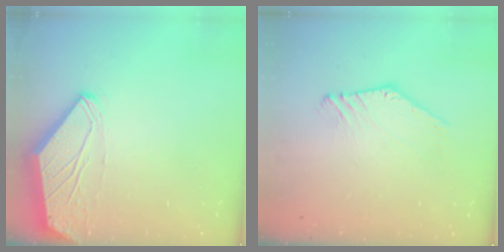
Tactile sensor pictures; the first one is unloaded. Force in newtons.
{"total": 2.0, "press": 2.0, "slide": 0.0}